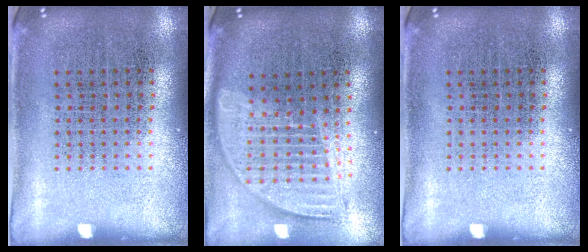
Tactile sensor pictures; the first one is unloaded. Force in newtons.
{"total": 1.8, "press": 1.5, "slide": 1.0}
{"total": 0.0}